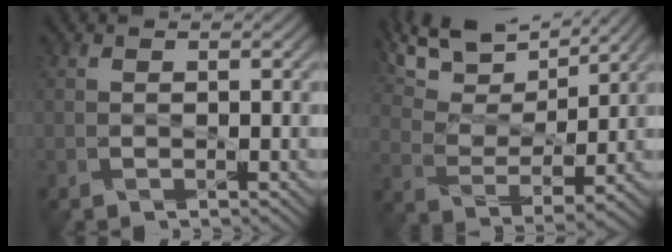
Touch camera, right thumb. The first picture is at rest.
{"total": 12.2, "force": [9.7, 3.9, 6.3], "torque": [-0.158, 0.009, 0.161]}